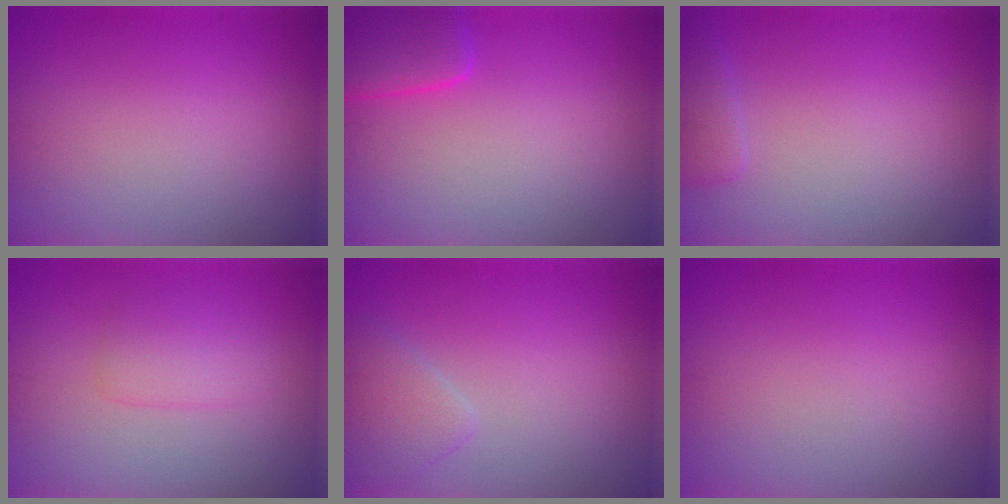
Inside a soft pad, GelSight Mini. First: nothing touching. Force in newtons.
{"total": 3.9, "press": 3.9, "slide": 0.4}
{"total": 1.6, "press": 1.6, "slide": 0.2}
{"total": 1.9, "press": 1.9, "slide": 0.1}
{"total": 2.2, "press": 2.2, "slide": 0.1}
{"total": 0.0}